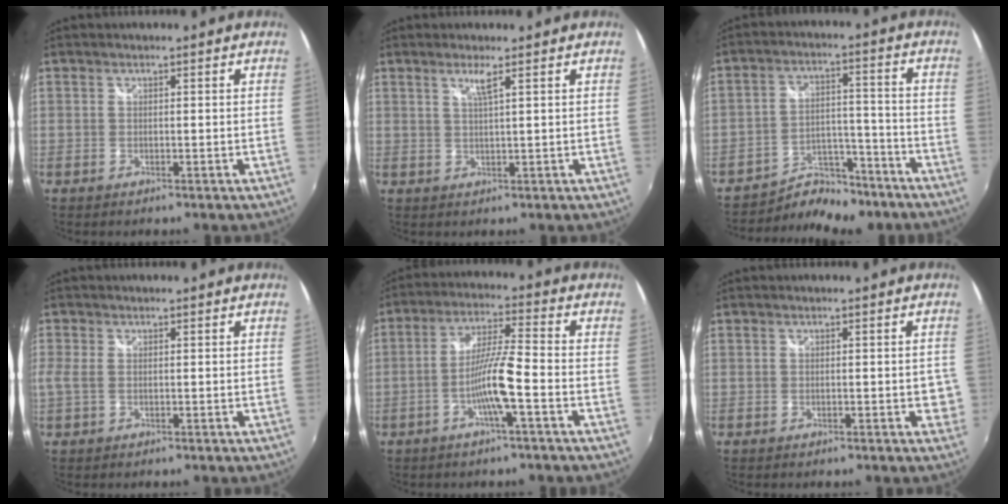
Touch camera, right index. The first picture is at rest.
{"total": 2.4, "force": [1.4, -0.4, 2.0], "torque": [-0.038, -0.004, 0.025]}
{"total": 9.6, "force": [-8.9, 3.2, 1.3], "torque": [-0.025, 0.020, -0.127]}
{"total": 2.0, "force": [-0.1, 1.0, 1.8], "torque": [-0.045, -0.001, -0.003]}
{"total": 8.4, "force": [-3.5, -0.2, 7.6], "torque": [-0.152, 0.001, -0.066]}
{"total": 2.8, "force": [-0.8, 1.6, 2.2], "torque": [-0.023, 0.000, -0.007]}